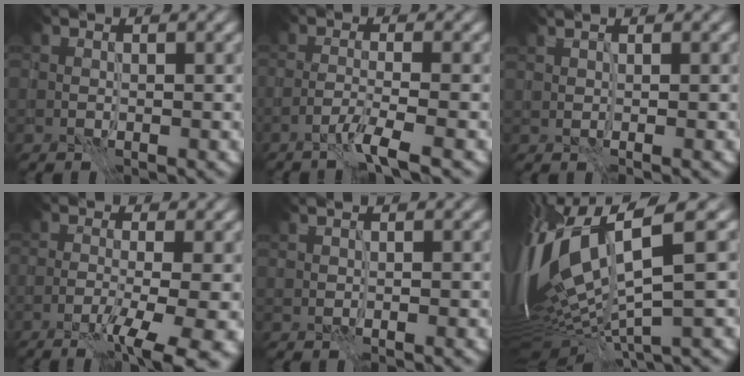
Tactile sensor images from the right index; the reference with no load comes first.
{"total": 2.6, "force": [-2.1, -0.2, 1.6], "torque": [-0.027, 0.008, -0.053]}
{"total": 2.5, "force": [1.4, 0.7, 1.9], "torque": [-0.017, 0.013, 0.004]}
{"total": 6.9, "force": [-3.7, 1.4, 5.6], "torque": [-0.073, -0.002, -0.057]}
{"total": 1.5, "force": [1.0, 0.4, 1.1], "torque": [-0.011, 0.004, 0.001]}
{"total": 12.5, "force": [1.9, 3.9, 11.7], "torque": [-0.259, 0.005, 0.058]}